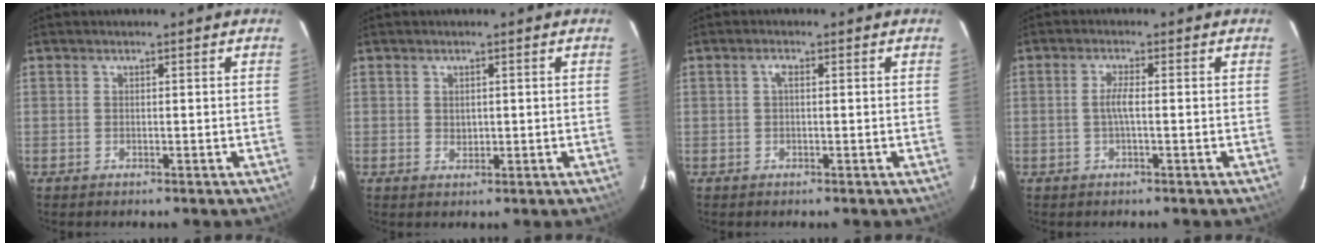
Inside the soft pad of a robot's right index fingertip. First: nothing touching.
{"total": 1.4, "force": [0.3, 1.2, 0.6], "torque": [-0.007, 0.001, 0.007]}
{"total": 1.2, "force": [0.2, 0.4, 1.1], "torque": [-0.022, 0.006, 0.000]}
{"total": 2.5, "force": [-0.3, 0.1, 2.5], "torque": [-0.051, 0.002, -0.006]}